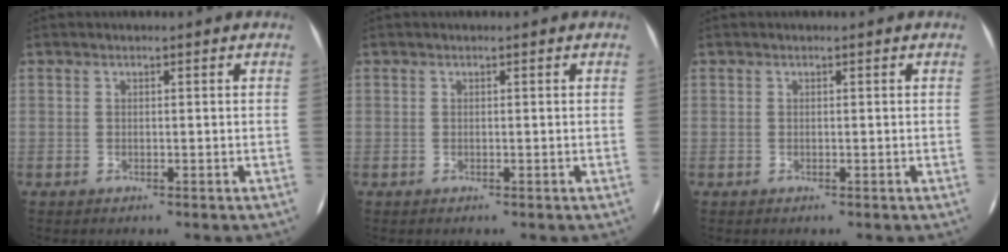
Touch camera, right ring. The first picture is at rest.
{"total": 0.0}
{"total": 0.0}